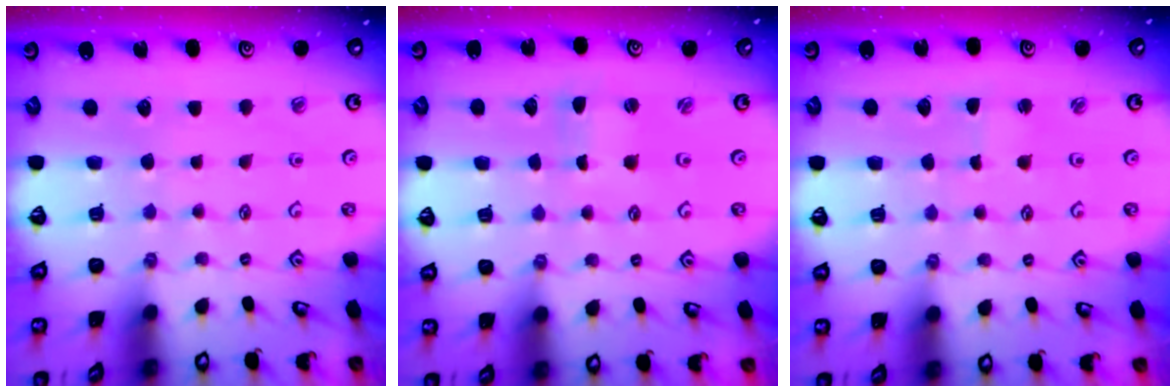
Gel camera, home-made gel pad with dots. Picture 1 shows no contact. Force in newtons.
{"total": 0.0}
{"total": 1.1, "press": 1.1, "slide": 0.2}